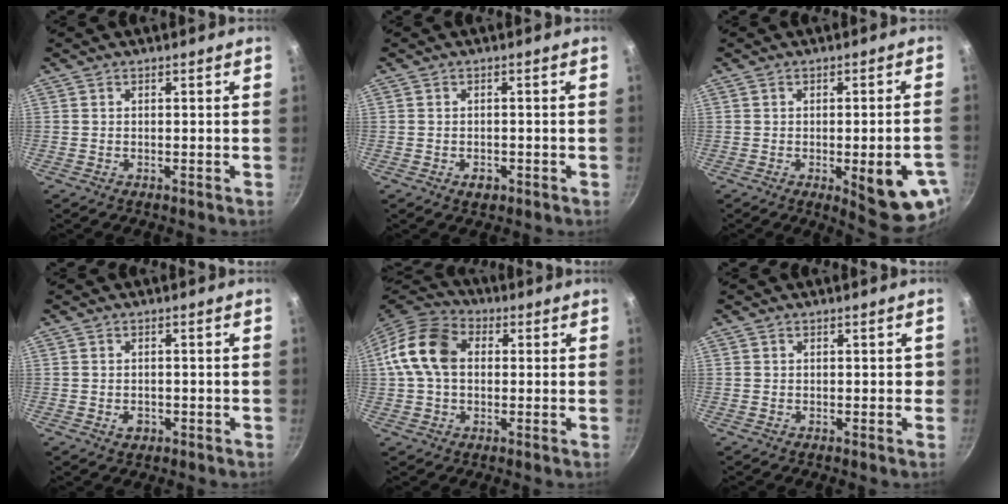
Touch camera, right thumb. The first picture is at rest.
{"total": 2.3, "force": [-1.1, 1.5, 1.3], "torque": [-0.019, 0.009, -0.013]}
{"total": 12.9, "force": [-4.0, 3.8, 11.7], "torque": [-0.116, 0.007, -0.044]}
{"total": 2.1, "force": [-0.8, 1.6, 1.2], "torque": [-0.015, 0.005, -0.008]}
{"total": 12.6, "force": [1.4, 9.1, 8.6], "torque": [-0.143, 0.025, 0.008]}
{"total": 1.5, "force": [0.0, 1.1, 0.9], "torque": [0.002, 0.004, -0.002]}